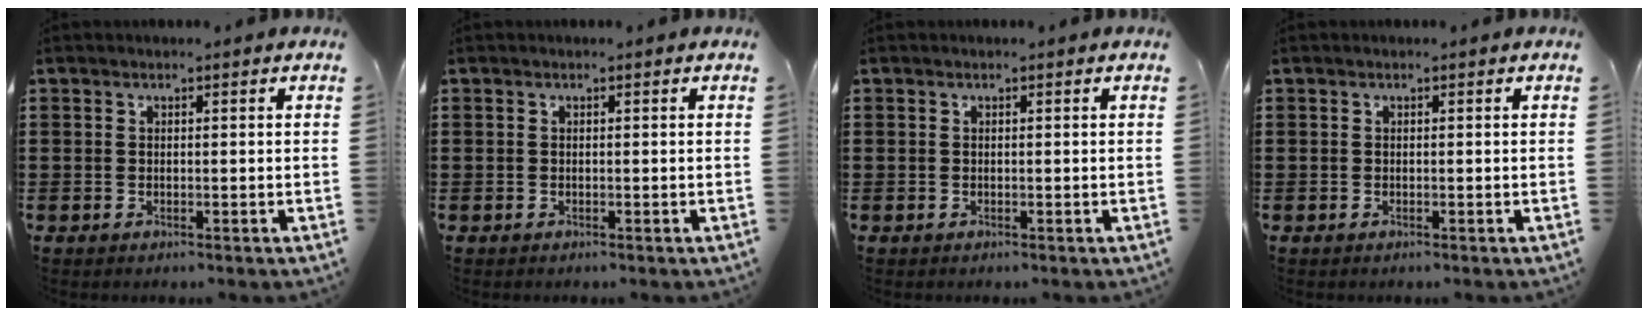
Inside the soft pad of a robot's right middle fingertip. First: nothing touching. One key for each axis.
{"total": 0.0}
{"total": 0.0}
{"total": 0.0}